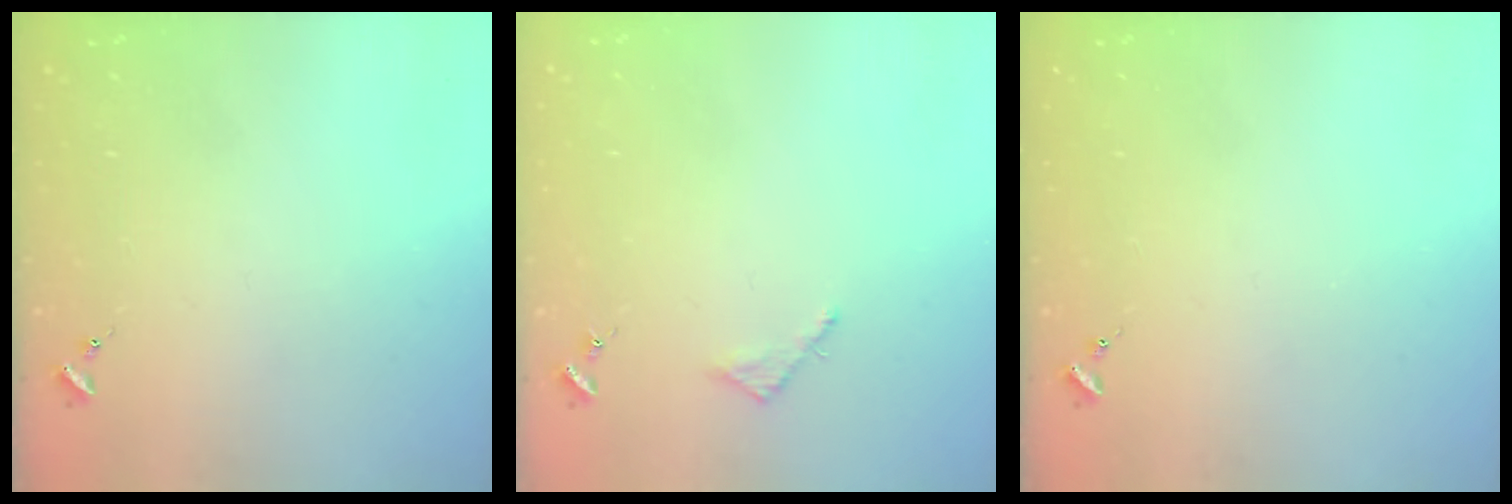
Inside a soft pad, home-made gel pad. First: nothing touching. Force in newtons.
{"total": 2.5, "press": 2.5, "slide": 0.2}
{"total": 0.0}